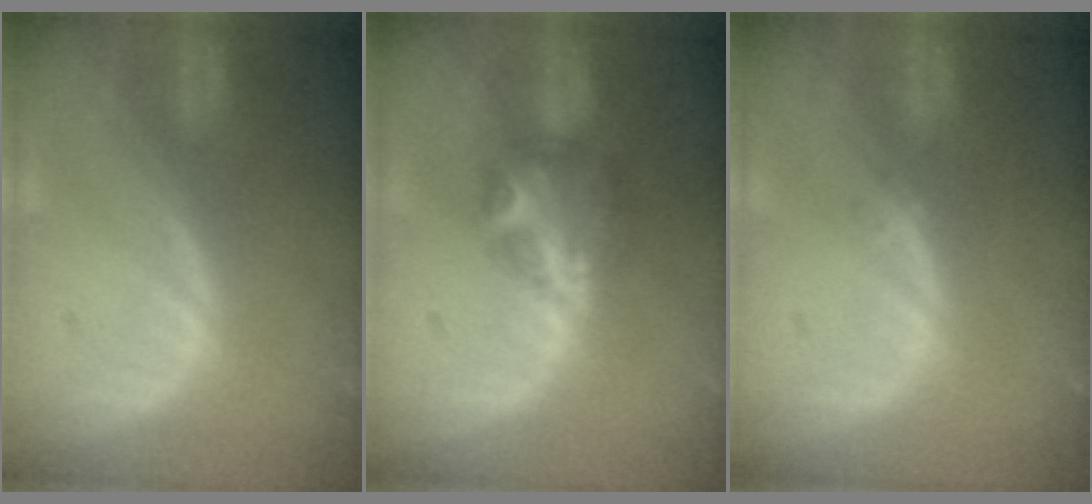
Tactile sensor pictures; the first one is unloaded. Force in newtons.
{"total": 6.1, "press": 5.4, "slide": 2.8}
{"total": 0.8, "press": 0.7, "slide": 0.4}